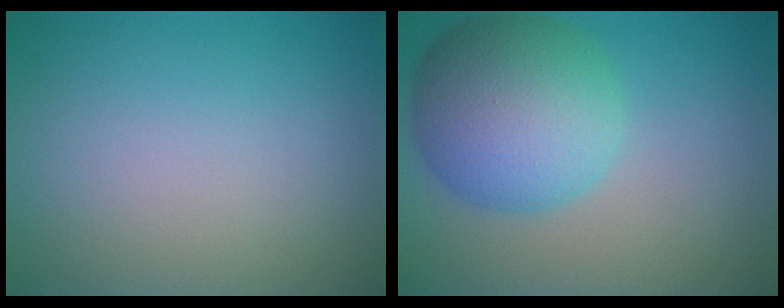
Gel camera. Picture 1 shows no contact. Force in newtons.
{"total": 8.9, "press": 8.9, "slide": 0.2}